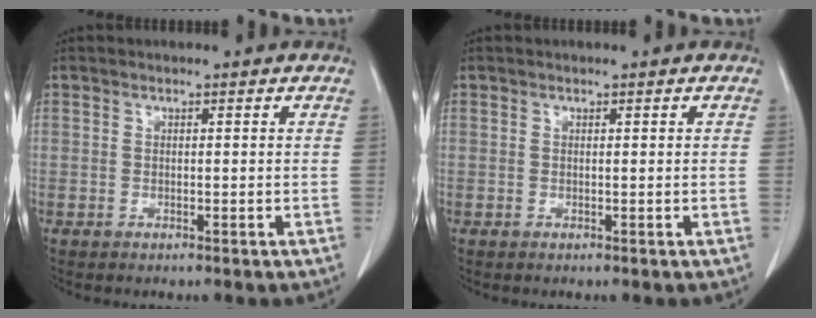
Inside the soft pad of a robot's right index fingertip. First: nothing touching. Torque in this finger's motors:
{"motor_torque": [0.00, 0.04, 0.00, 0.01]}